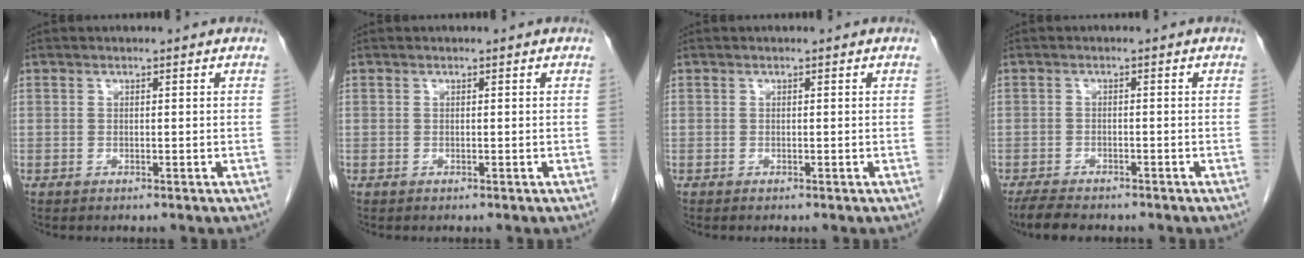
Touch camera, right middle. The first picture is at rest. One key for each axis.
{"total": 0.0}
{"total": 0.0}
{"total": 5.0, "fx": -4.3, "fy": 1.2, "fz": 2.3, "tx": -0.047, "ty": -0.014, "tz": -0.068}